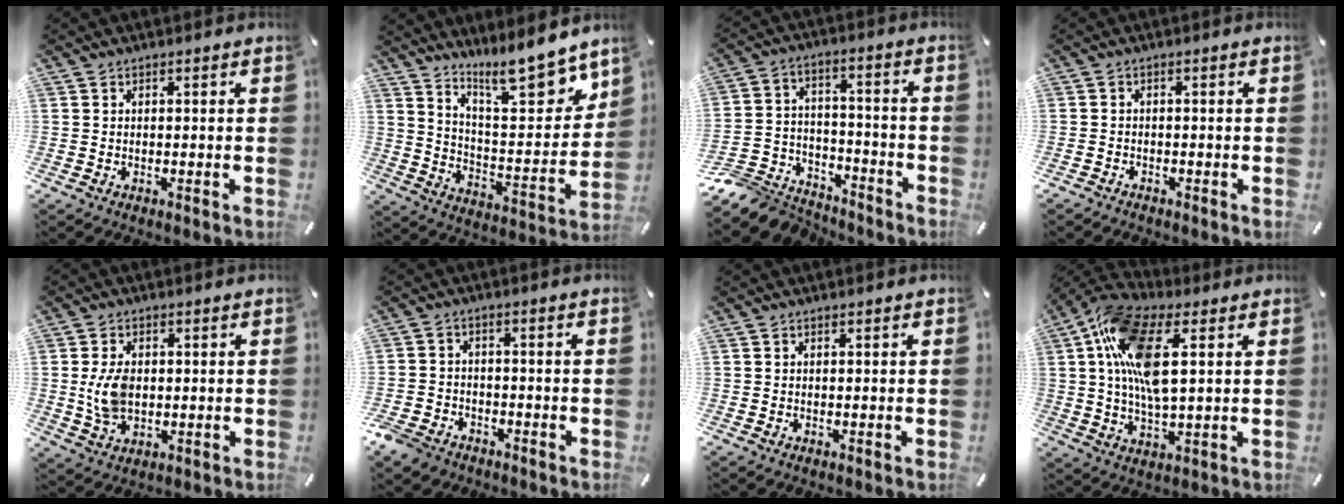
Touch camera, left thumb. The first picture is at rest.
{"total": 15.5, "force": [13.3, 3.5, 7.2], "torque": [-0.113, -0.108, 0.226]}
{"total": 10.7, "force": [-8.3, 6.2, 2.6], "torque": [-0.050, 0.042, -0.154]}
{"total": 0.9, "force": [-0.8, 0.4, 0.1], "torque": [-0.002, 0.003, -0.018]}
{"total": 8.1, "force": [0.6, 5.7, 5.8], "torque": [-0.128, -0.001, 0.010]}
{"total": 4.7, "force": [-3.3, 3.2, 1.1], "torque": [-0.033, 0.015, -0.067]}
{"total": 0.0}
{"total": 15.7, "force": [4.4, 7.2, 13.3], "torque": [-0.277, -0.002, 0.078]}